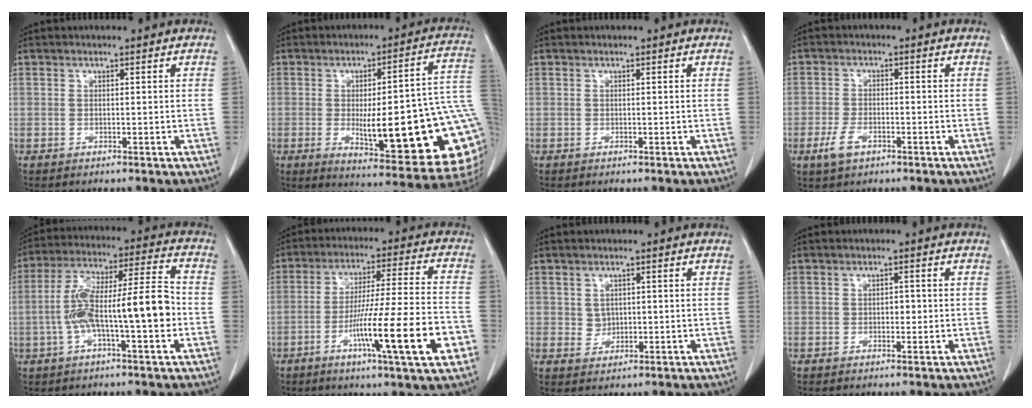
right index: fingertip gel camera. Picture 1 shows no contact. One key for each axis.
{"total": 24.9, "fx": -3.2, "fy": 4.5, "fz": 24.2, "tx": -0.234, "ty": 0.004, "tz": -0.030}
{"total": 0.0}
{"total": 3.8, "fx": -2.0, "fy": 2.1, "fz": 2.5, "tx": -0.055, "ty": -0.001, "tz": -0.034}
{"total": 13.7, "fx": -2.6, "fy": 2.0, "fz": 13.3, "tx": -0.240, "ty": 0.031, "tz": -0.043}
{"total": 16.9, "fx": -6.3, "fy": -0.1, "fz": 15.7, "tx": -0.242, "ty": -0.013, "tz": -0.098}
{"total": 2.1, "fx": 0.5, "fy": 1.9, "fz": 0.9, "tx": -0.011, "ty": 0.001, "tz": 0.014}
{"total": 1.3, "fx": -0.1, "fy": 0.9, "fz": 1.0, "tx": -0.012, "ty": 0.003, "tz": -0.001}